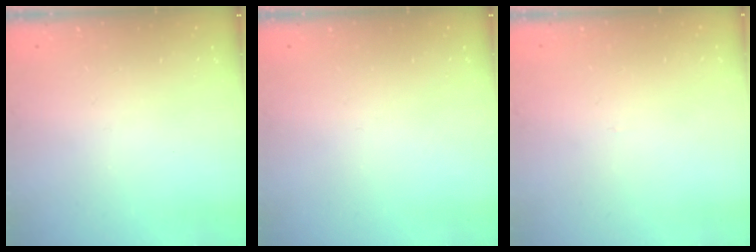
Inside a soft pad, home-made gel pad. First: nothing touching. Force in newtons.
{"total": 0.0}
{"total": 2.7, "press": 2.7, "slide": 0.3}